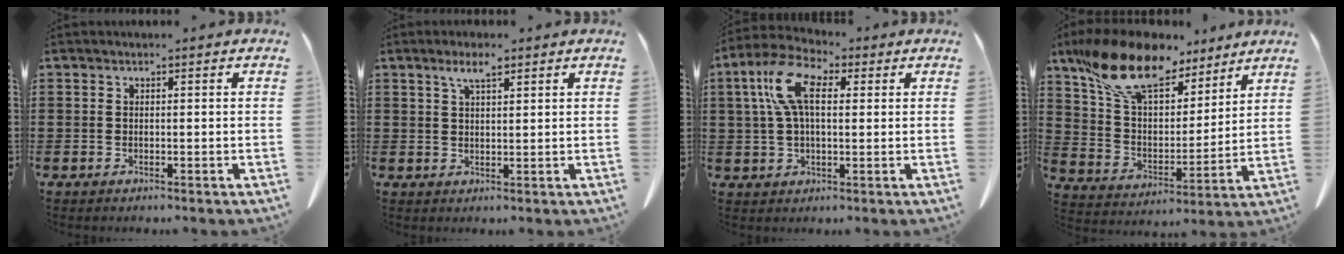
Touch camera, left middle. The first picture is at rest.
{"total": 3.7, "force": [2.3, 0.9, 2.8], "torque": [-0.052, 0.000, 0.039]}
{"total": 9.8, "force": [3.0, 4.6, 8.1], "torque": [-0.182, 0.009, 0.048]}
{"total": 14.7, "force": [11.4, 5.8, 7.2], "torque": [-0.179, -0.049, 0.206]}